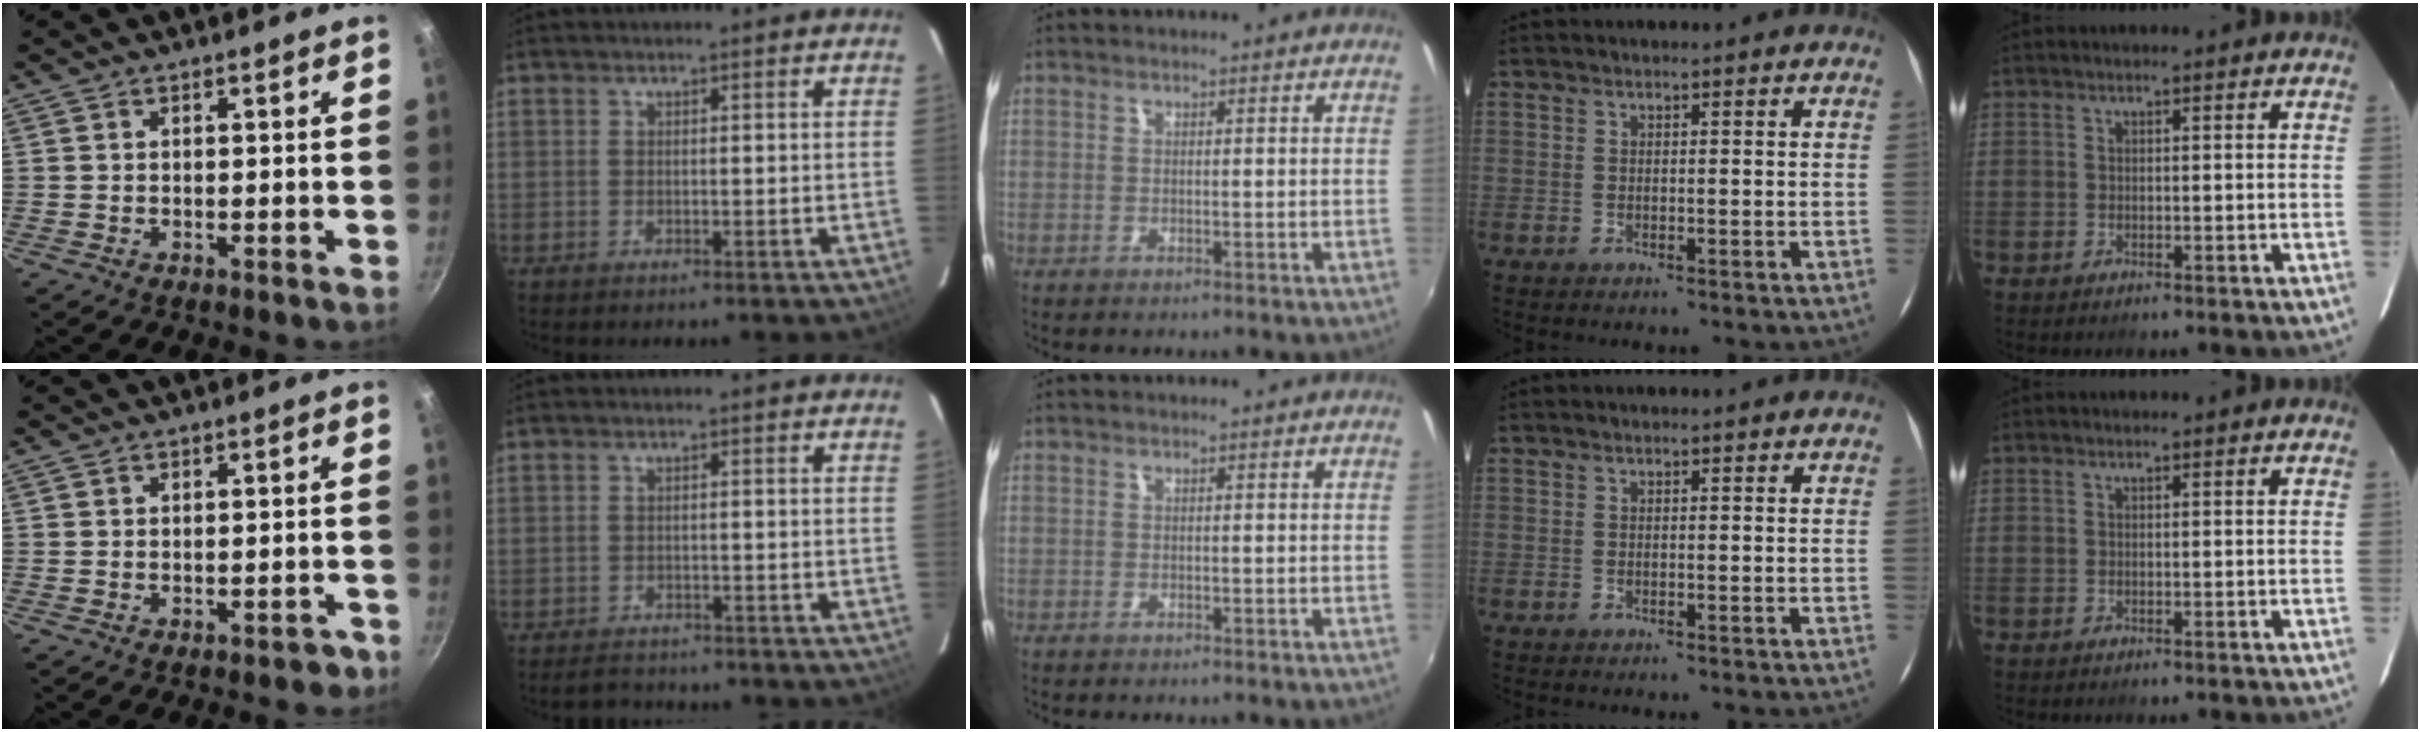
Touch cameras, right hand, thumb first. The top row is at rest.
{"thumb": {"total": 2.6, "force": [-1.8, 1.4, 1.3], "torque": [0.002, 0.033, -0.003]}, "index": {"total": 3.2, "force": [-2.9, 1.2, 0.3], "torque": [-0.010, 0.006, -0.043]}}